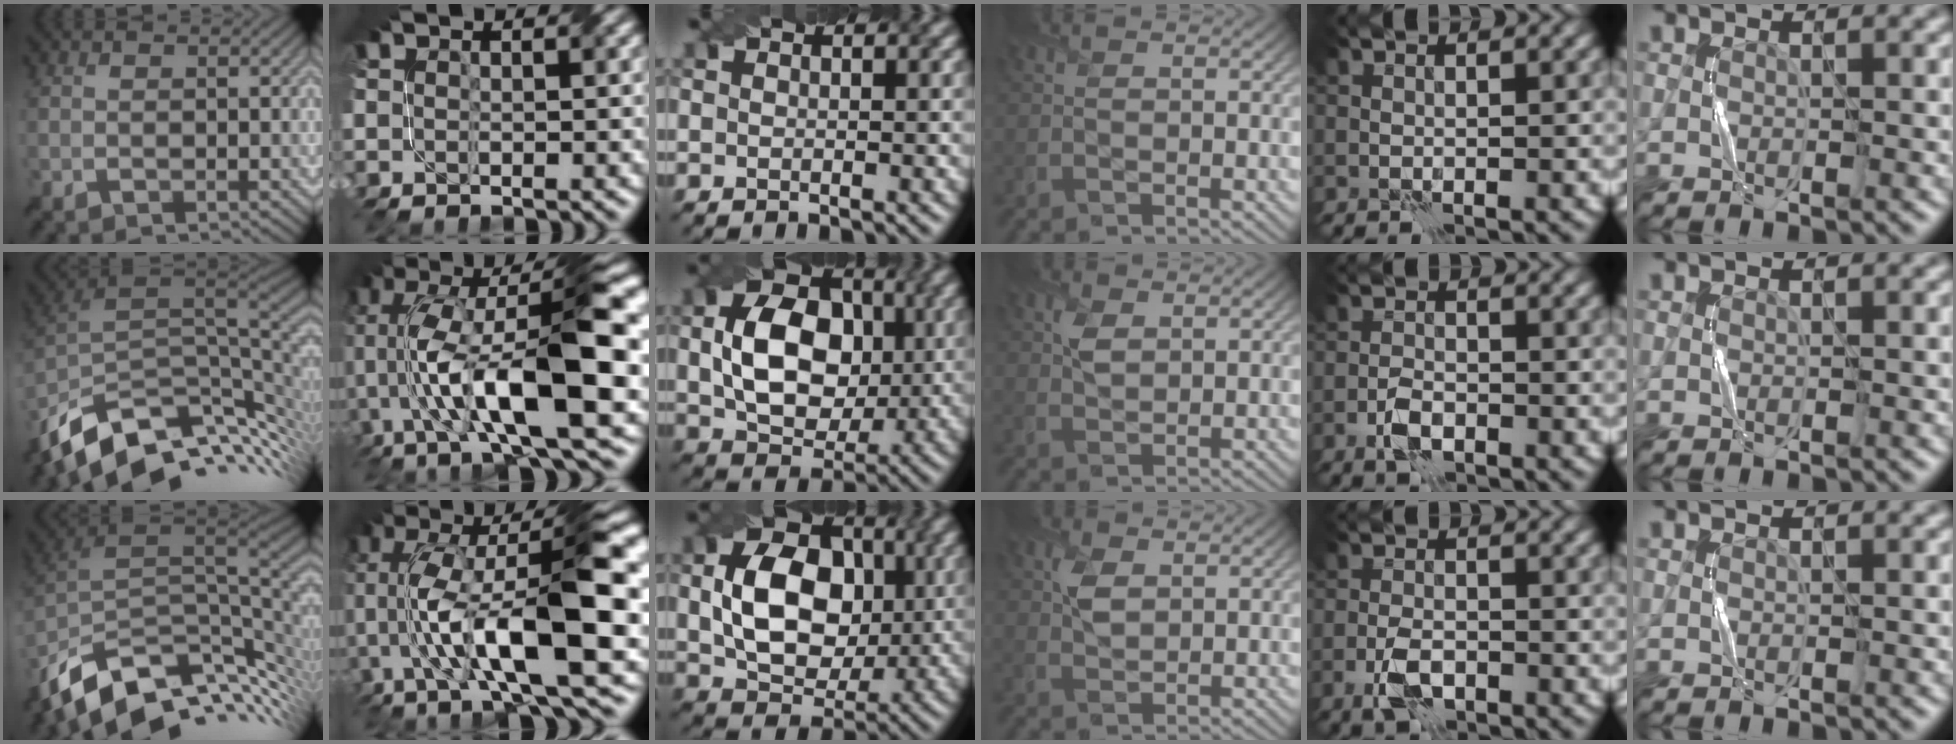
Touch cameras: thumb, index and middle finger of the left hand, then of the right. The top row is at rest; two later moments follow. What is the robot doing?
{"motion": "twist", "object": "screw"}